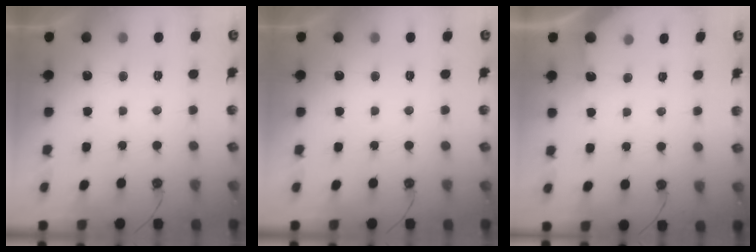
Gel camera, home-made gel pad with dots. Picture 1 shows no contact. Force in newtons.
{"total": 0.0}
{"total": 3.0, "press": 2.9, "slide": 0.4}